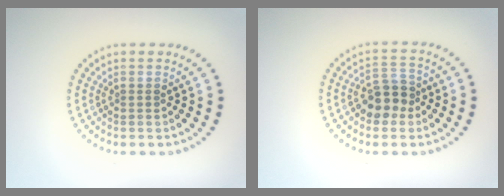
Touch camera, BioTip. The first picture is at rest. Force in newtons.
{"total": 3.3, "press": 3.2, "slide": 1.1}